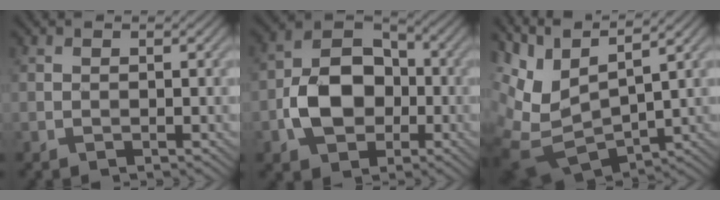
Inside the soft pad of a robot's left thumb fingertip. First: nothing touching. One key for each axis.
{"total": 9.3, "fx": -2.2, "fy": 6.9, "fz": 5.9, "tx": -0.114, "ty": 0.000, "tz": -0.050}
{"total": 10.3, "fx": 3.6, "fy": 4.9, "fz": 8.4, "tx": -0.218, "ty": -0.006, "tz": 0.085}